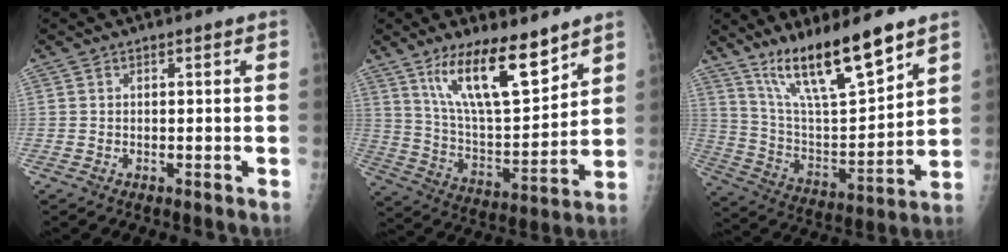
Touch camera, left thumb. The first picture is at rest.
{"total": 16.8, "force": [11.0, 5.1, 11.6], "torque": [-0.173, -0.068, 0.208]}
{"total": 18.0, "force": [12.9, 3.7, 11.9], "torque": [-0.184, -0.072, 0.242]}